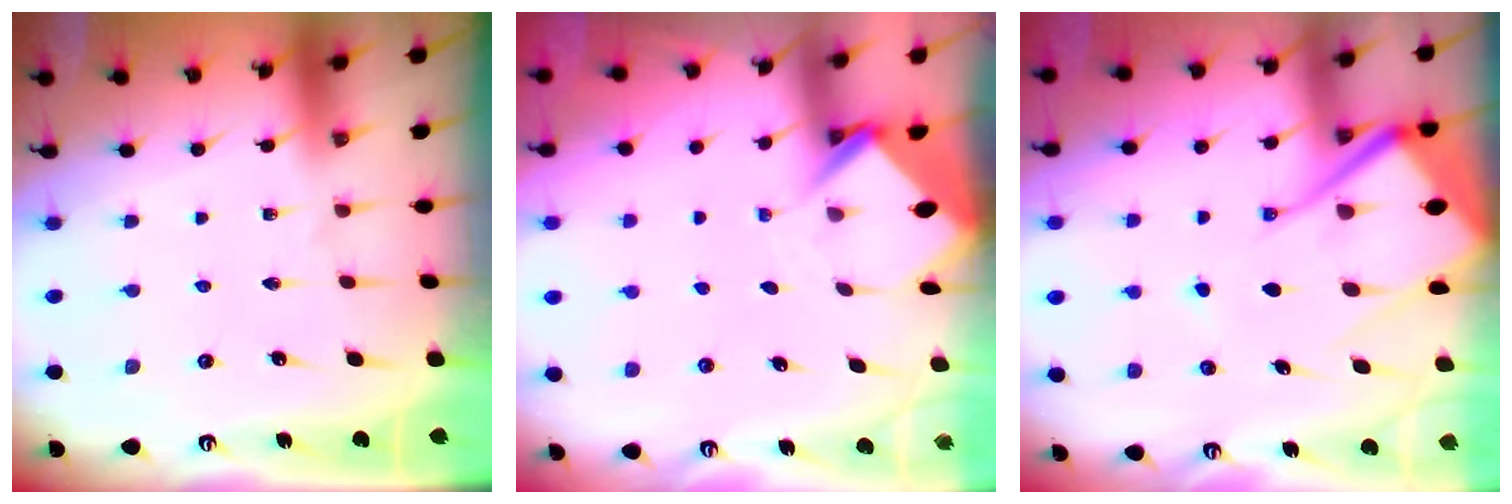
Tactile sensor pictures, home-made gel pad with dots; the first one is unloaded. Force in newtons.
{"total": 3.8, "press": 3.8, "slide": 0.2}
{"total": 15.6, "press": 15.5, "slide": 1.7}